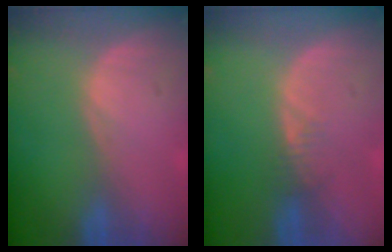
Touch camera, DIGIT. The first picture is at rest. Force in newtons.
{"total": 1.5, "press": 1.5, "slide": 0.2}